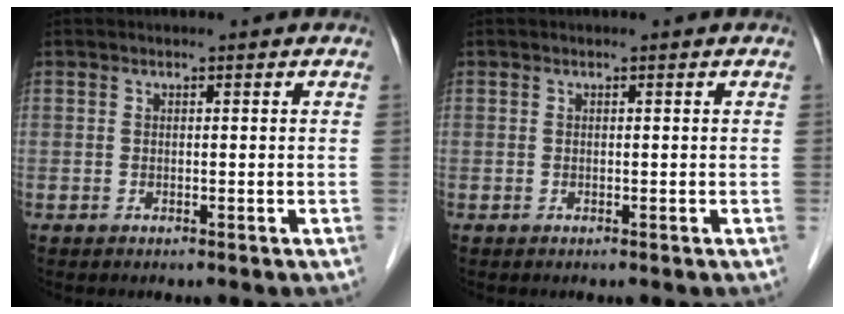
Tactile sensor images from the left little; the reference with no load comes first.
{"total": 0.0}